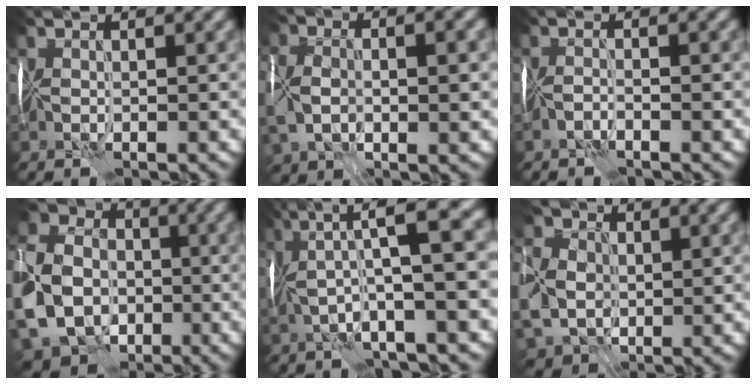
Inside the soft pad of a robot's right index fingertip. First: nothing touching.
{"total": 7.7, "force": [-0.5, 4.7, 6.1], "torque": [-0.136, 0.000, -0.006]}
{"total": 0.9, "force": [-0.7, 0.0, 0.4], "torque": [-0.009, 0.004, -0.022]}
{"total": 13.5, "force": [-3.5, 10.8, 7.2], "torque": [-0.182, -0.018, -0.071]}
{"total": 7.5, "force": [2.1, 1.5, 7.1], "torque": [-0.119, 0.026, 0.030]}
{"total": 7.6, "force": [0.9, 6.2, 4.4], "torque": [-0.121, 0.003, 0.019]}